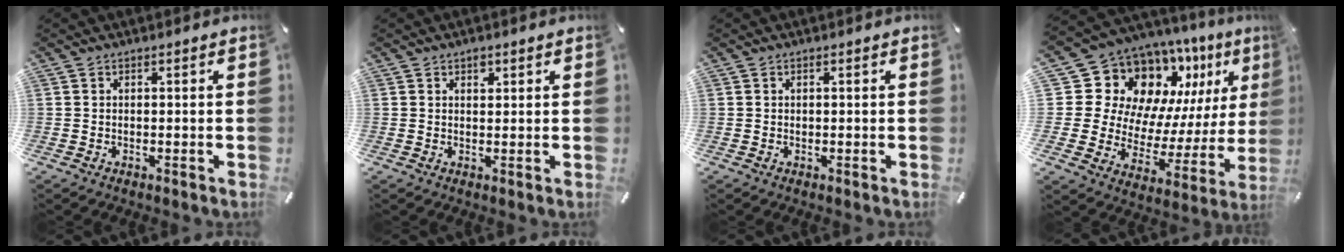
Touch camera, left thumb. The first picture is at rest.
{"total": 1.5, "force": [0.7, 1.1, 0.7], "torque": [-0.007, -0.001, 0.012]}
{"total": 0.0}
{"total": 15.8, "force": [10.8, 10.3, 5.2], "torque": [-0.089, -0.121, 0.209]}